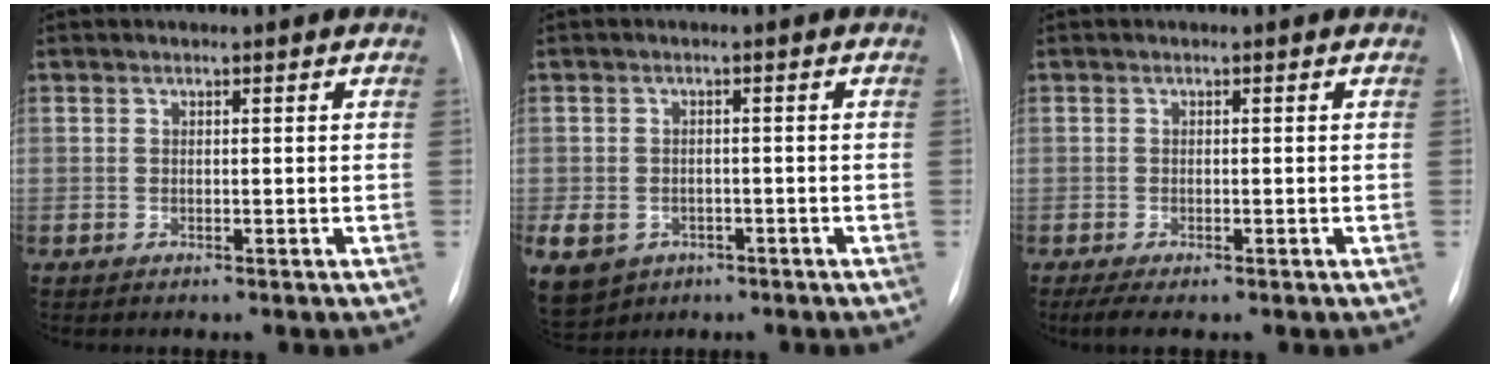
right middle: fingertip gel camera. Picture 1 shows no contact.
{"total": 15.7, "force": [-6.8, 12.7, 6.2], "torque": [-0.199, -0.006, -0.088]}
{"total": 3.4, "force": [-2.2, 1.0, 2.4], "torque": [-0.043, -0.010, -0.032]}